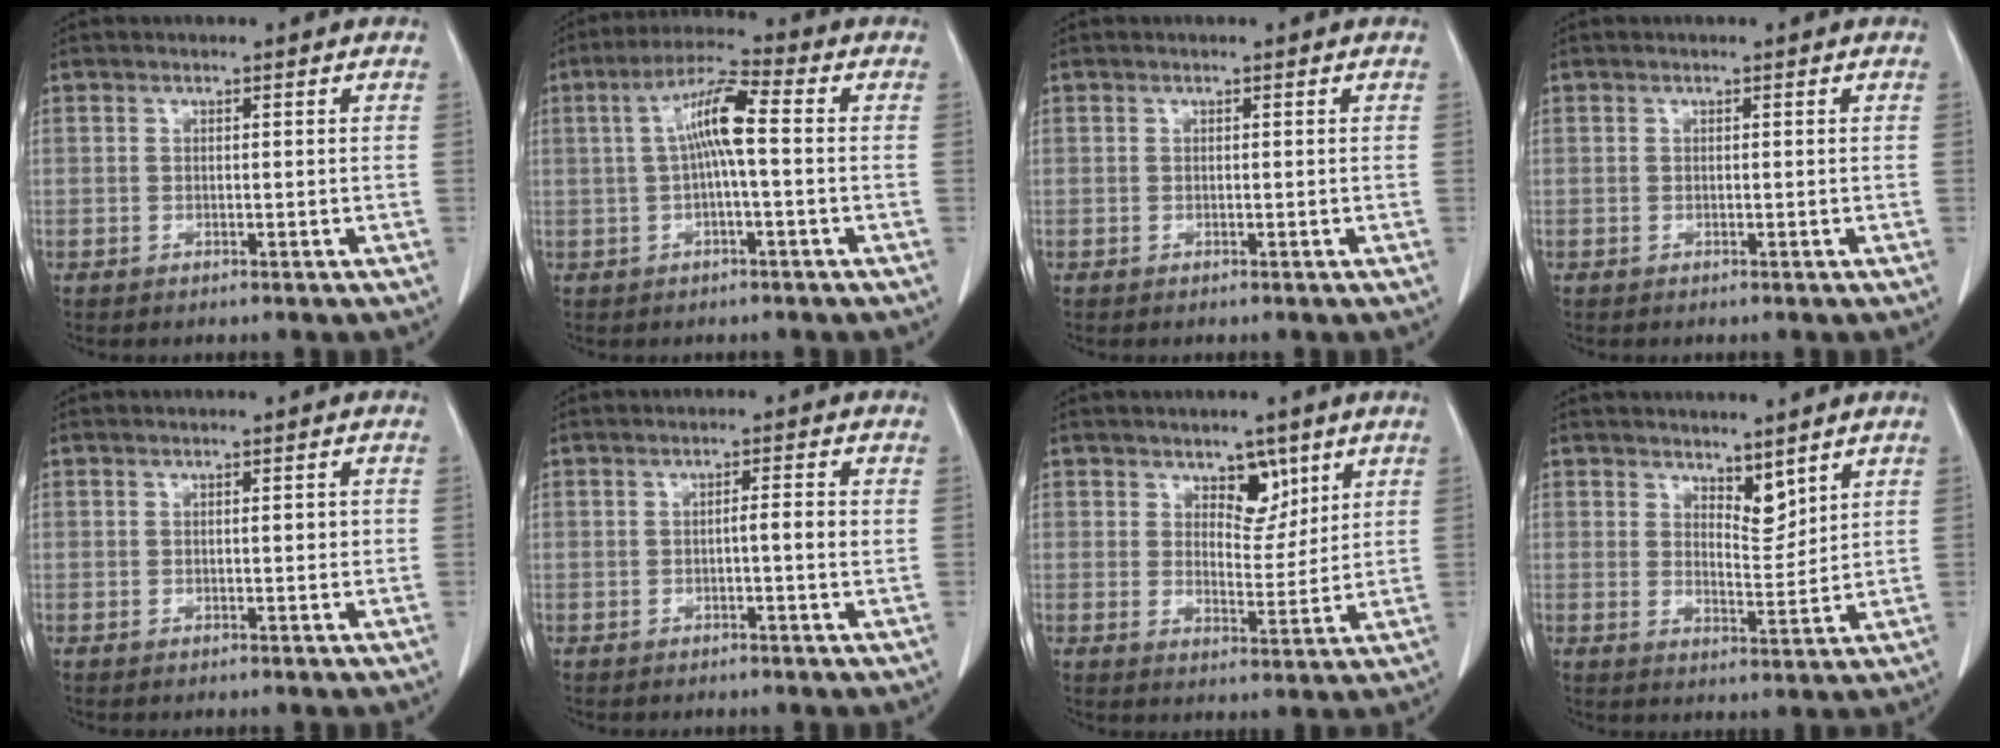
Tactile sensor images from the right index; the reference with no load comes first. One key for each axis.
{"total": 7.5, "fx": 0.5, "fy": 0.7, "fz": 7.4, "tx": -0.142, "ty": 0.020, "tz": 0.006}
{"total": 0.0}
{"total": 0.0}
{"total": 1.3, "fx": 0.0, "fy": 0.4, "fz": 1.2, "tx": -0.015, "ty": 0.002, "tz": 0.000}
{"total": 2.5, "fx": -0.2, "fy": 0.1, "fz": 2.5, "tx": -0.037, "ty": 0.003, "tz": -0.004}
{"total": 5.4, "fx": 3.2, "fy": 2.9, "fz": 3.2, "tx": -0.037, "ty": -0.005, "tz": 0.052}
{"total": 4.1, "fx": 3.2, "fy": 1.5, "fz": 2.0, "tx": -0.031, "ty": -0.011, "tz": 0.061}